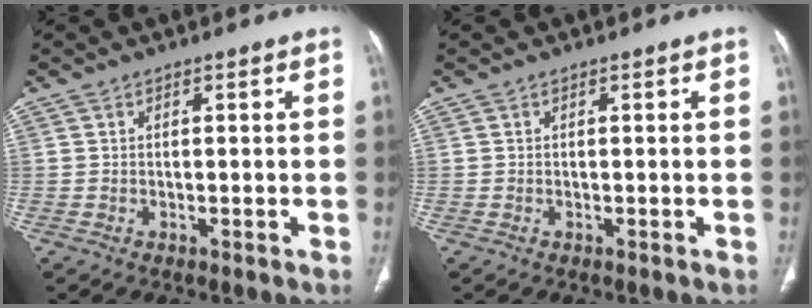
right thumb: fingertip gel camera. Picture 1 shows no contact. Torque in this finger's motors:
{"motor_torque": [1.04, 0.93, 0.10, -0.02, 0.04]}